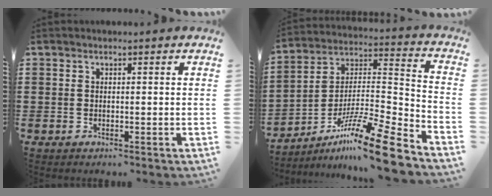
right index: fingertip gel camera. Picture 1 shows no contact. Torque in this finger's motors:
{"motor_torque": [0.47, -0.42, 0.59, 0.10]}